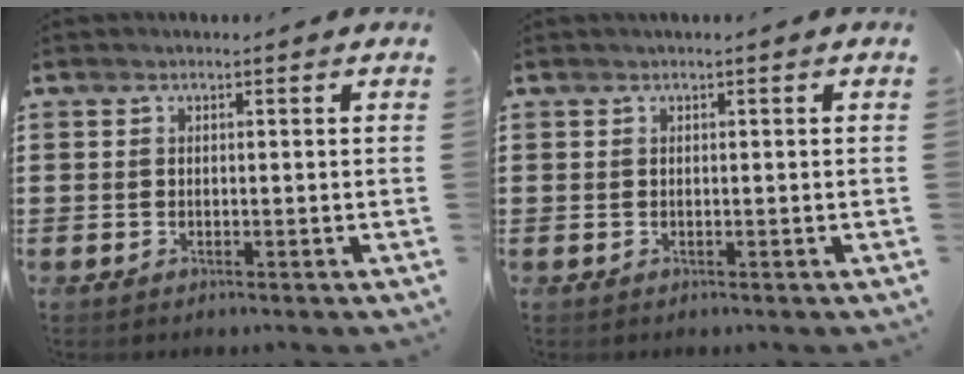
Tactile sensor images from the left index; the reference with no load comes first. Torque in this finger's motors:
{"motor_torque": [0.43, -0.36, 0.10, 0.01]}